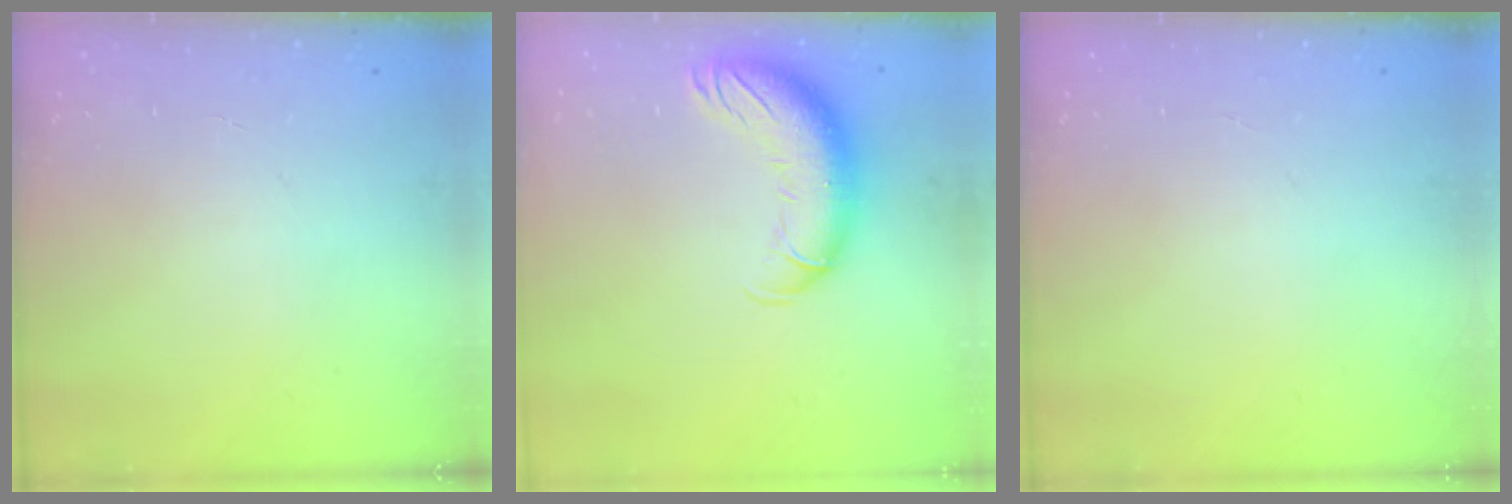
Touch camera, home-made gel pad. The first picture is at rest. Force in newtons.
{"total": 14.0, "press": 13.6, "slide": 3.3}
{"total": 0.0}